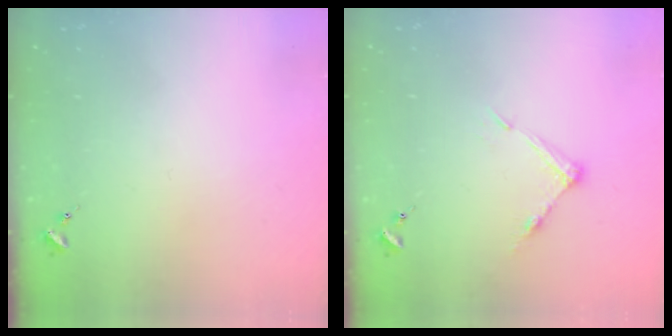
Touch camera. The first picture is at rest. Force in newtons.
{"total": 6.8, "press": 6.7, "slide": 0.4}